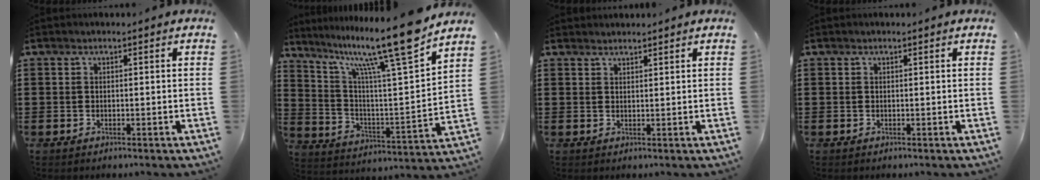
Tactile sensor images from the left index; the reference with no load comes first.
{"total": 16.1, "force": [12.5, 1.2, 10.1], "torque": [-0.199, -0.072, 0.201]}
{"total": 1.4, "force": [1.4, 0.2, 0.0], "torque": [-0.003, 0.000, 0.029]}
{"total": 0.0}